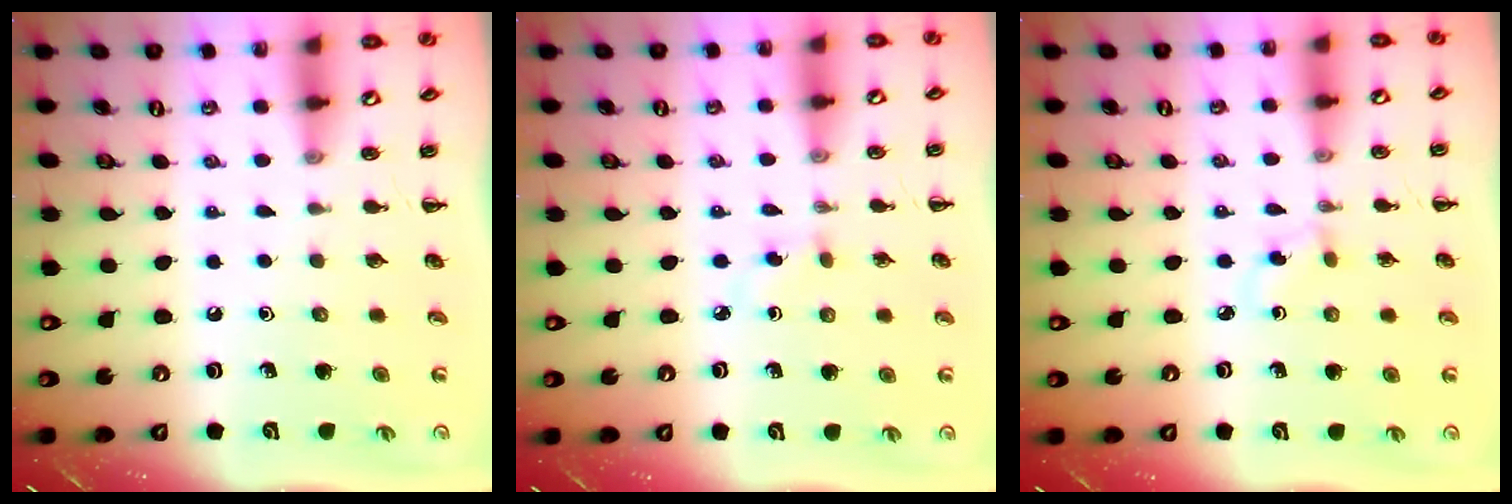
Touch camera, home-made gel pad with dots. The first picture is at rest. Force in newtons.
{"total": 3.0, "press": 2.8, "slide": 1.1}
{"total": 2.6, "press": 2.4, "slide": 1.0}